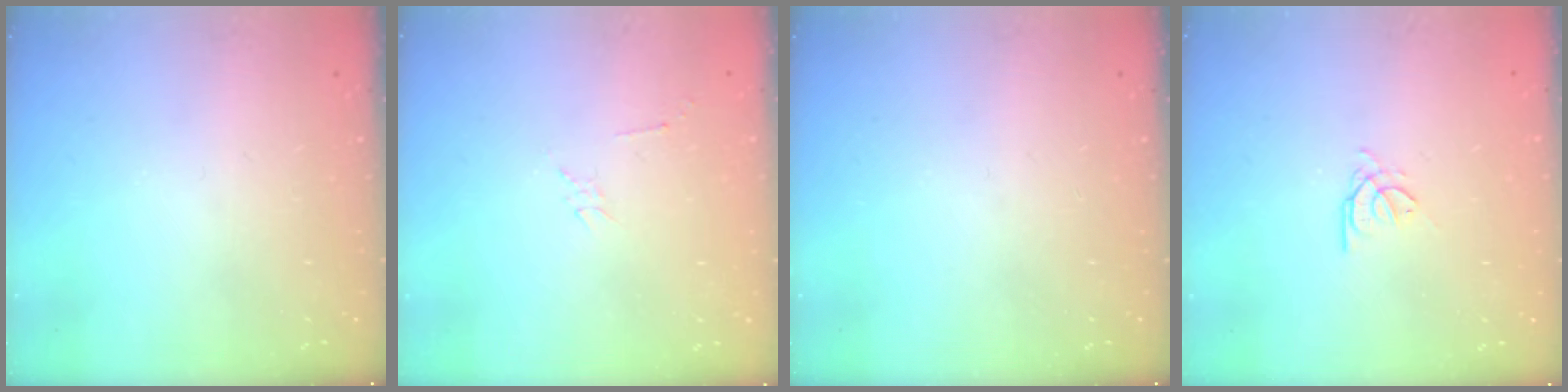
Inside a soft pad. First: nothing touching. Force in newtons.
{"total": 2.3, "press": 2.3, "slide": 0.4}
{"total": 0.0}
{"total": 0.7, "press": 0.6, "slide": 0.3}